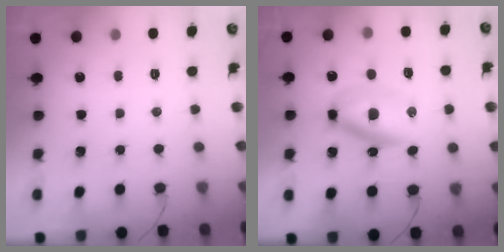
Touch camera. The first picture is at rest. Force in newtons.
{"total": 6.3, "press": 6.3, "slide": 1.0}